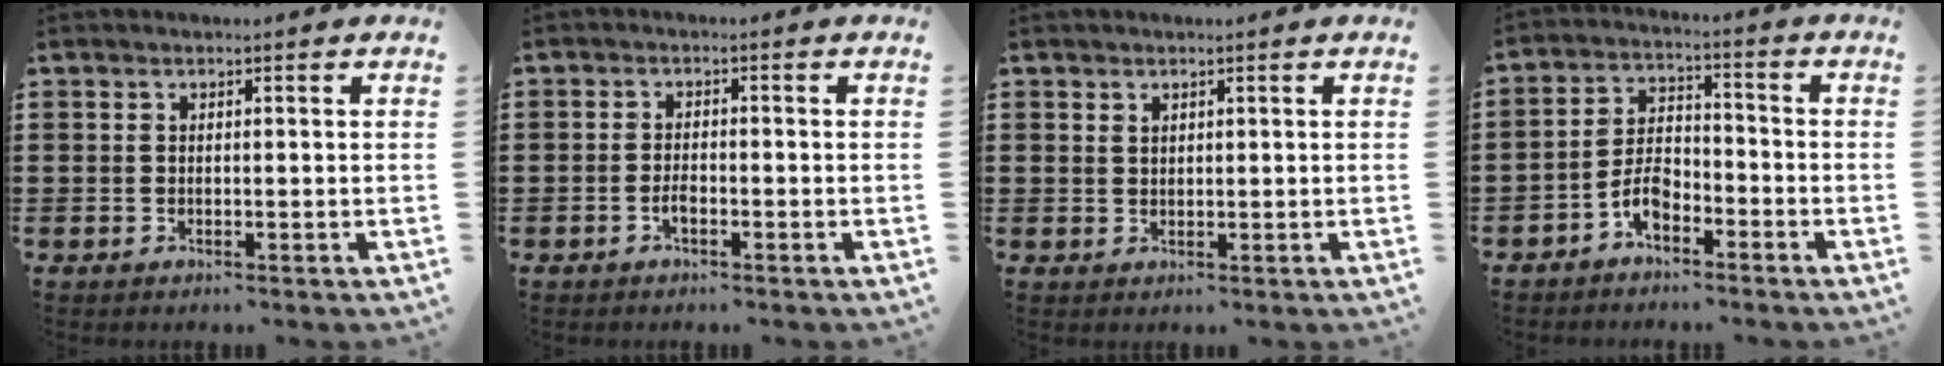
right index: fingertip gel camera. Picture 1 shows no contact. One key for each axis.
{"total": 1.9, "fx": -1.0, "fy": 0.4, "fz": 1.6, "tx": -0.031, "ty": -0.004, "tz": -0.017}
{"total": 1.0, "fx": 0.8, "fy": 0.6, "fz": 0.2, "tx": -0.005, "ty": 0.002, "tz": 0.015}
{"total": 5.1, "fx": -3.2, "fy": 2.4, "fz": 3.2, "tx": -0.071, "ty": 0.006, "tz": -0.062}